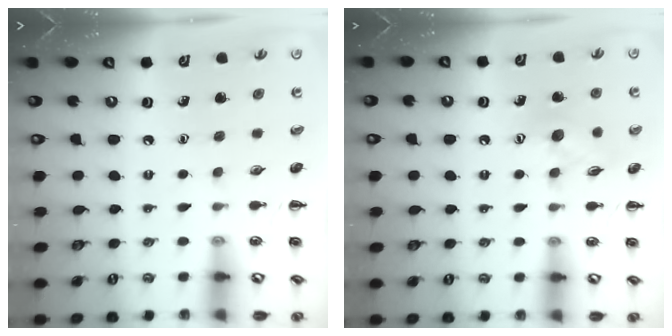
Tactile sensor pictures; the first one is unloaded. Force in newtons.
{"total": 8.5, "press": 8.5, "slide": 0.7}